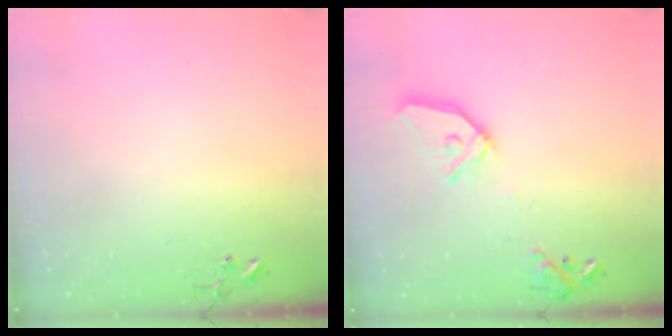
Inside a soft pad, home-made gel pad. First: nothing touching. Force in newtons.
{"total": 14.7, "press": 14.6, "slide": 1.9}